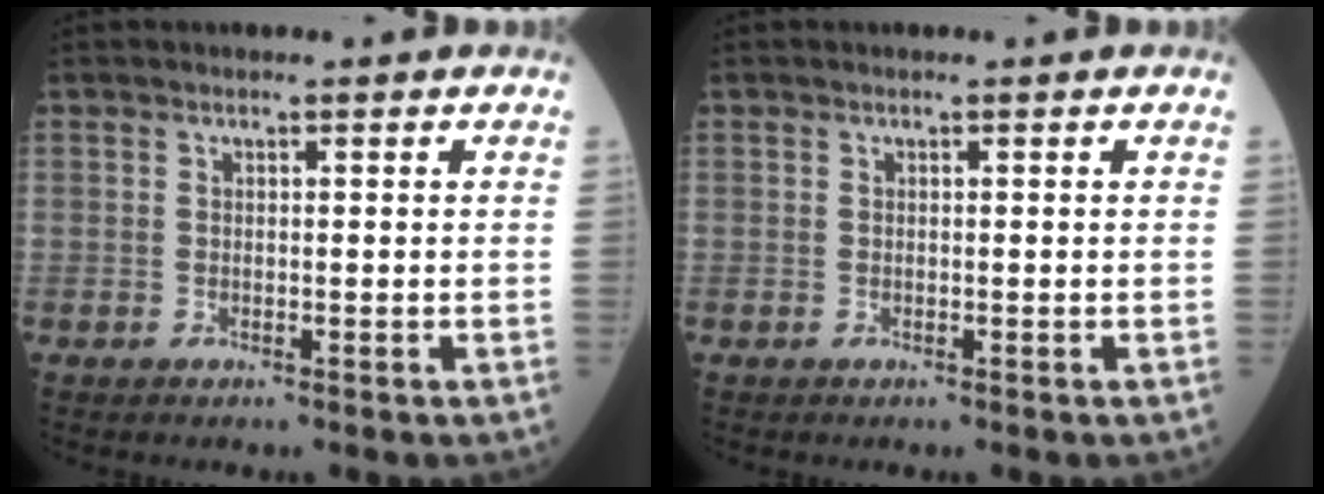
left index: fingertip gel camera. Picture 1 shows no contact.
{"total": 0.0}